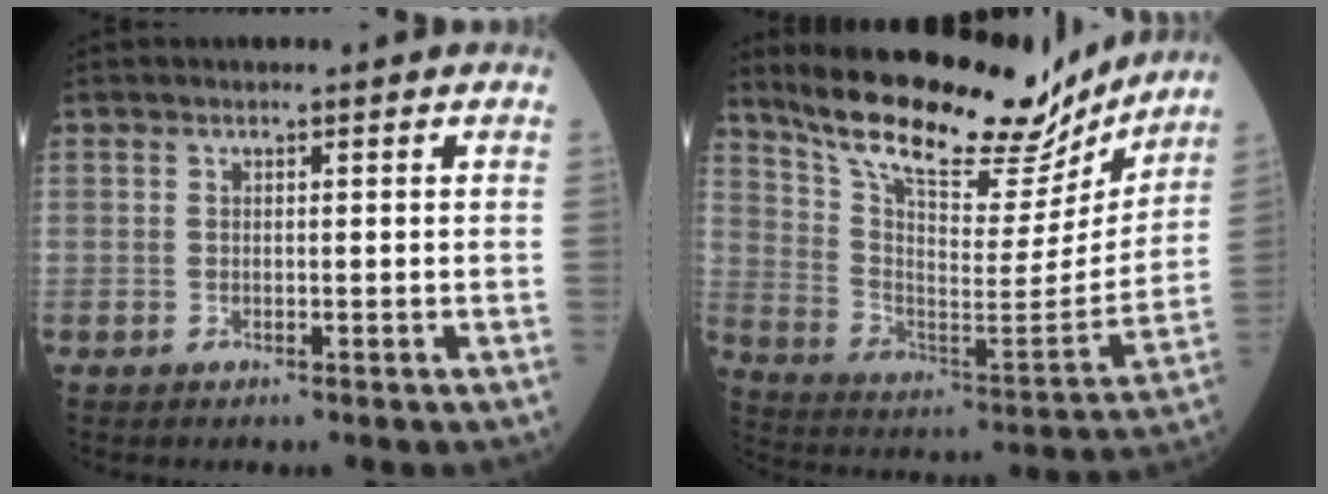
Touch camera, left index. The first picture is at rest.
{"total": 23.0, "force": [19.3, 6.2, 10.8], "torque": [-0.184, -0.017, 0.301]}